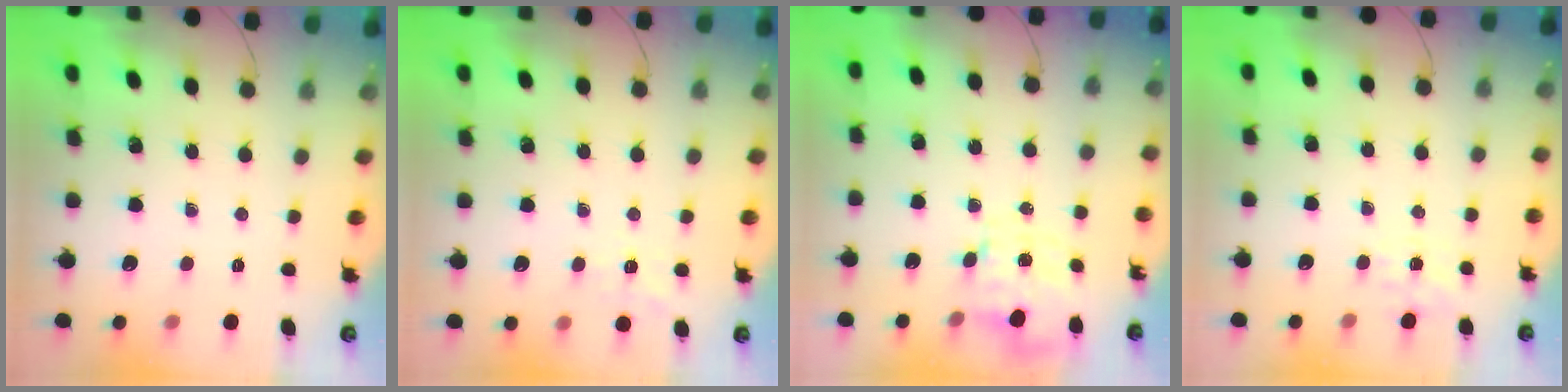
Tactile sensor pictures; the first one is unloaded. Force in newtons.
{"total": 1.6, "press": 0.2, "slide": 1.6}
{"total": 2.8, "press": 2.6, "slide": 1.1}
{"total": 5.2, "press": 4.9, "slide": 1.6}